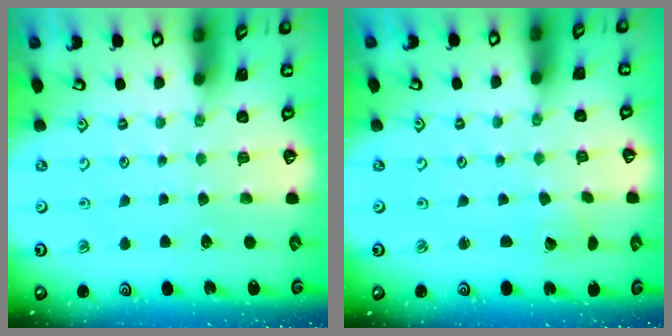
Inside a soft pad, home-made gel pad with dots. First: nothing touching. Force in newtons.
{"total": 1.9, "press": 1.9, "slide": 0.1}